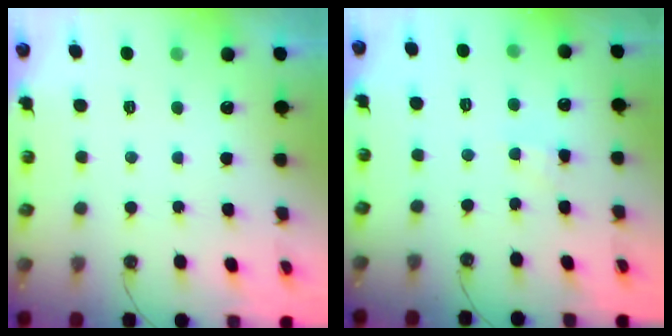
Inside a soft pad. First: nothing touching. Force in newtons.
{"total": 2.0, "press": 2.0, "slide": 0.3}